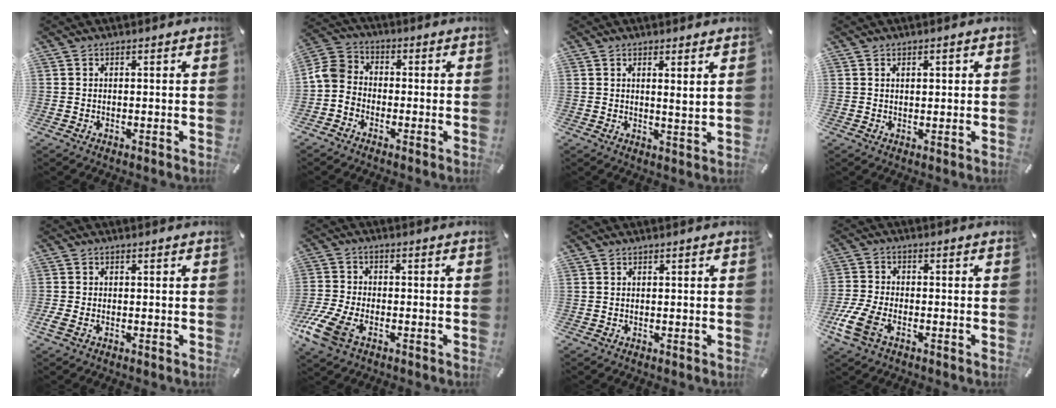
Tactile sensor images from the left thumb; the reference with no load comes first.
{"total": 6.4, "force": [-2.2, 5.3, 2.9], "torque": [-0.073, 0.020, -0.042]}
{"total": 2.8, "force": [2.1, -0.5, 1.8], "torque": [-0.038, -0.015, 0.035]}
{"total": 1.0, "force": [0.4, 0.7, 0.6], "torque": [-0.007, 0.000, 0.005]}
{"total": 1.5, "force": [-0.8, 0.8, 1.0], "torque": [-0.026, -0.004, -0.015]}
{"total": 8.9, "force": [-4.5, 4.8, 6.0], "torque": [-0.151, -0.001, -0.084]}
{"total": 0.0}
{"total": 8.0, "force": [-4.0, 4.2, 5.5], "torque": [-0.136, -0.002, -0.075]}